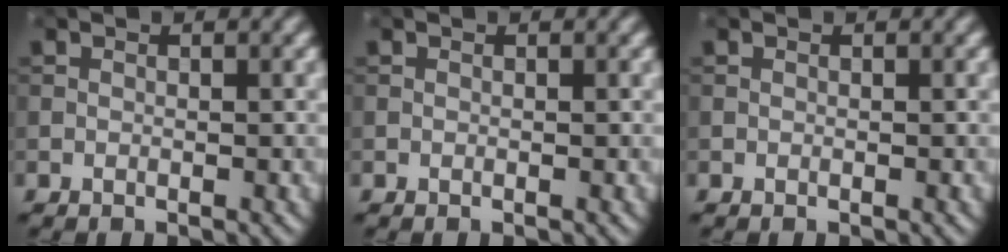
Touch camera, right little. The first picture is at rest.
{"total": 0.0}
{"total": 0.0}